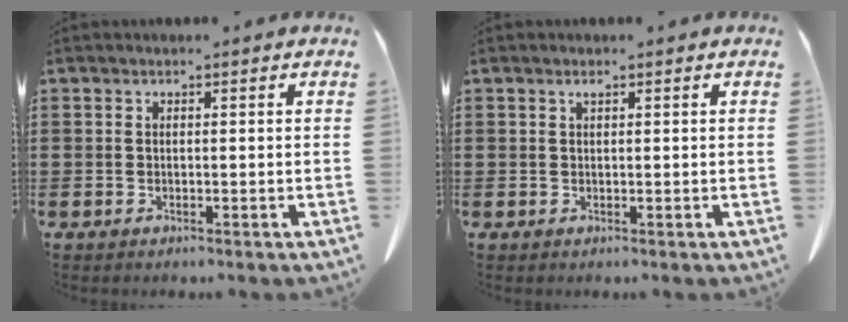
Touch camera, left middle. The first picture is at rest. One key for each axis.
{"total": 0.7, "fx": 0.4, "fy": 0.1, "fz": 0.6, "tx": -0.013, "ty": 0.000, "tz": 0.008}